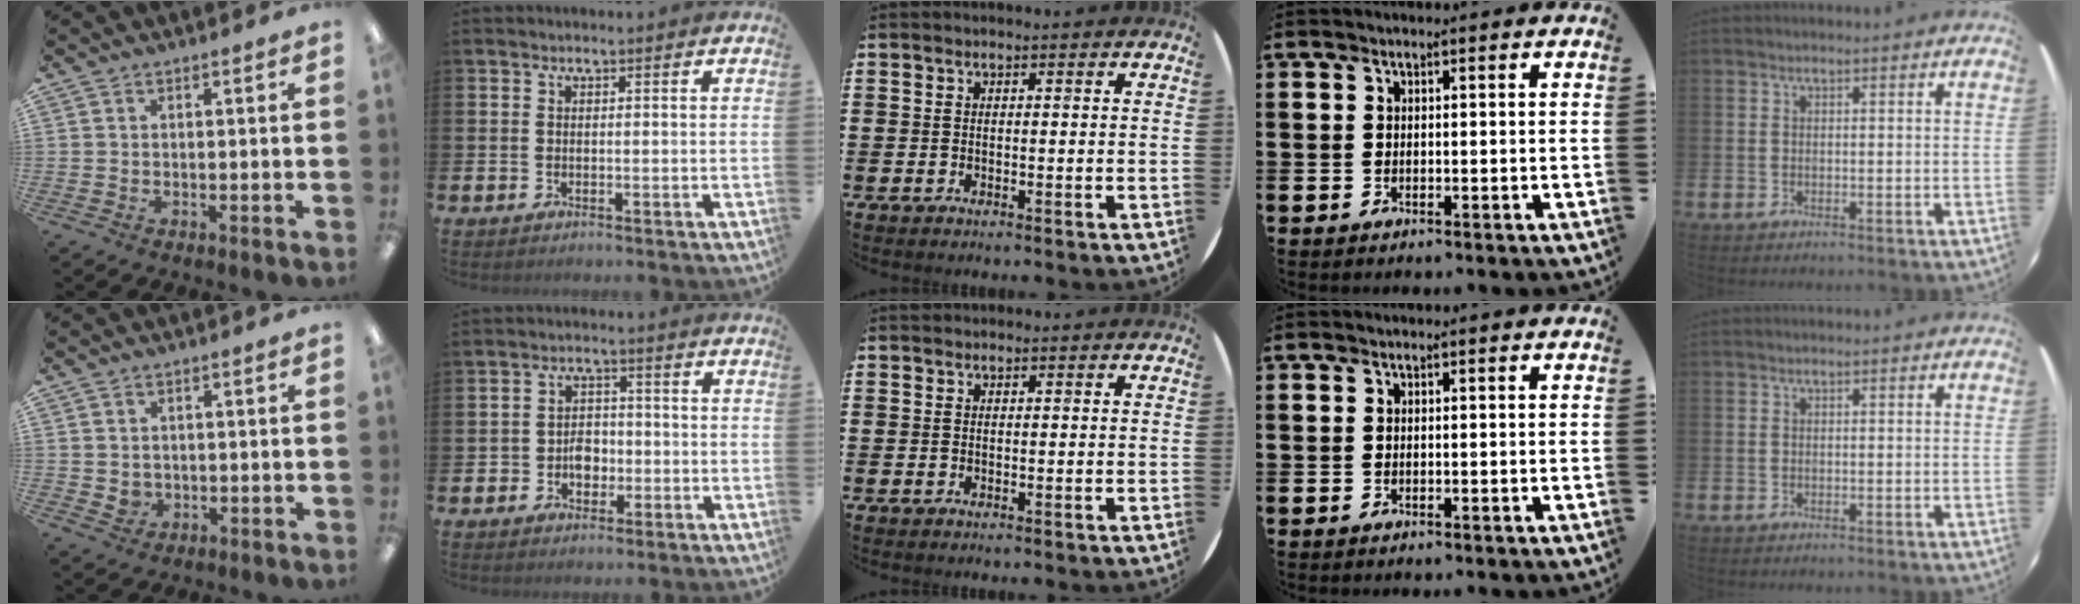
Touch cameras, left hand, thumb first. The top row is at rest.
{"thumb": {"total": 2.3, "force": [0.4, 2.1, 0.7], "torque": [-0.007, -0.001, 0.007]}, "index": {"total": 3.5, "force": [-1.1, 2.8, 1.8], "torque": [-0.030, 0.004, -0.026]}}